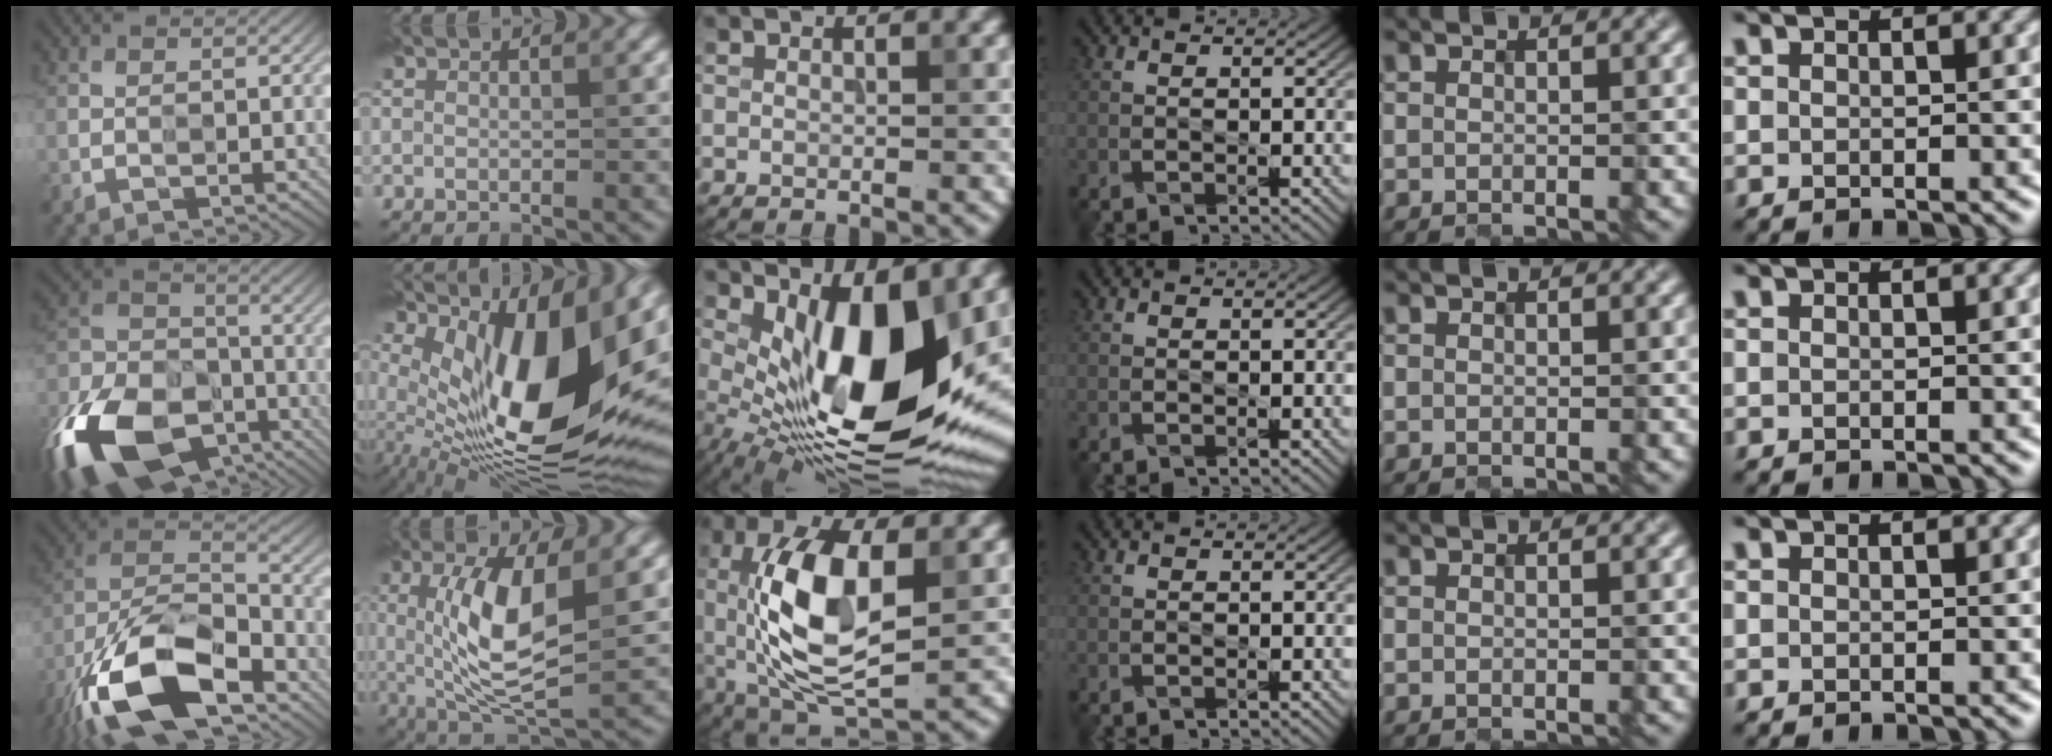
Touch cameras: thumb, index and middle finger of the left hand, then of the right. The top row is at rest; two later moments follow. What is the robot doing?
{"motion": "insert", "object": "pen cap and body"}